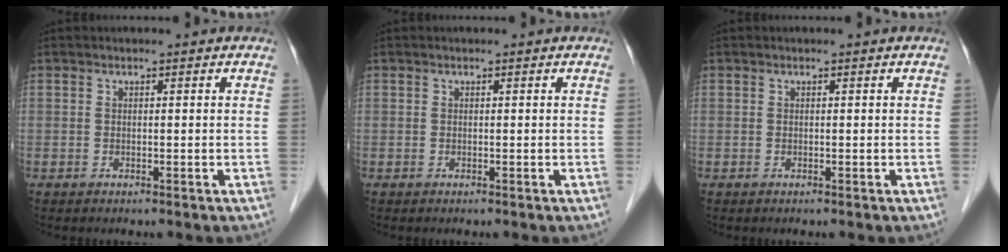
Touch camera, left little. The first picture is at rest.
{"total": 0.0}
{"total": 0.0}